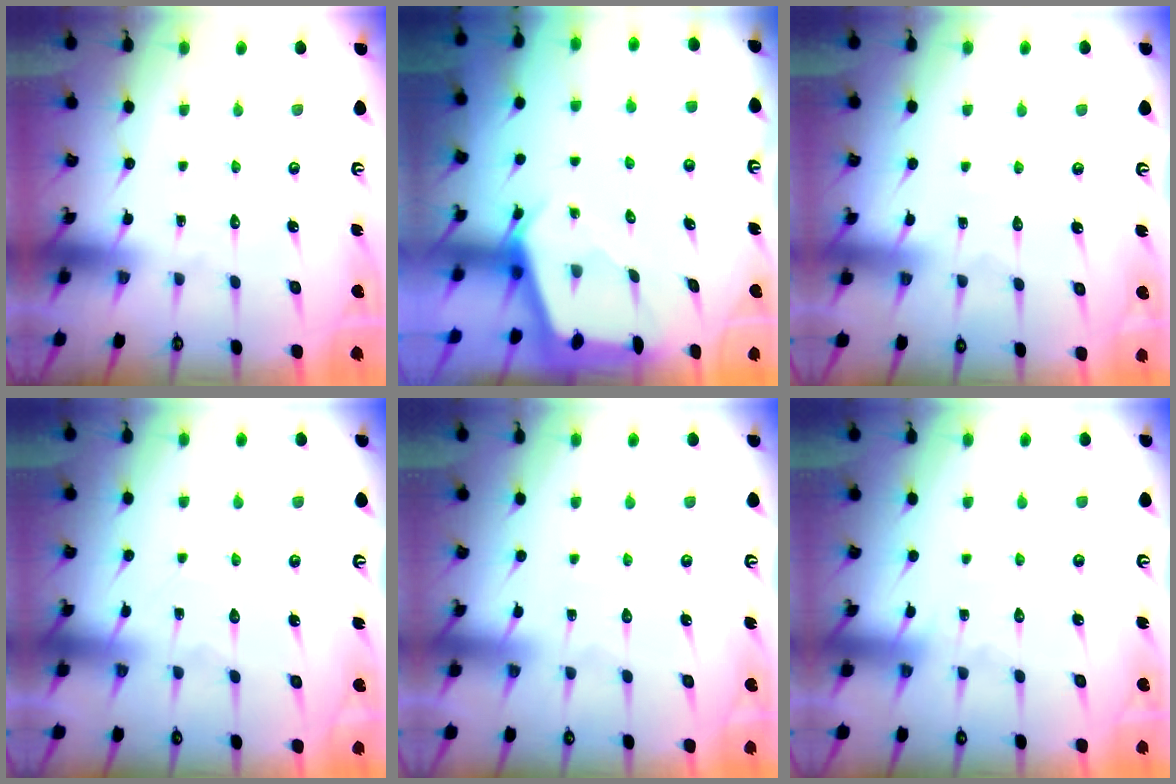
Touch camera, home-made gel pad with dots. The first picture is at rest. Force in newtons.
{"total": 2.4, "press": 2.4, "slide": 0.3}
{"total": 3.8, "press": 3.7, "slide": 0.4}
{"total": 5.6, "press": 5.6, "slide": 0.6}
{"total": 4.7, "press": 4.6, "slide": 0.7}
{"total": 4.8, "press": 4.7, "slide": 0.7}